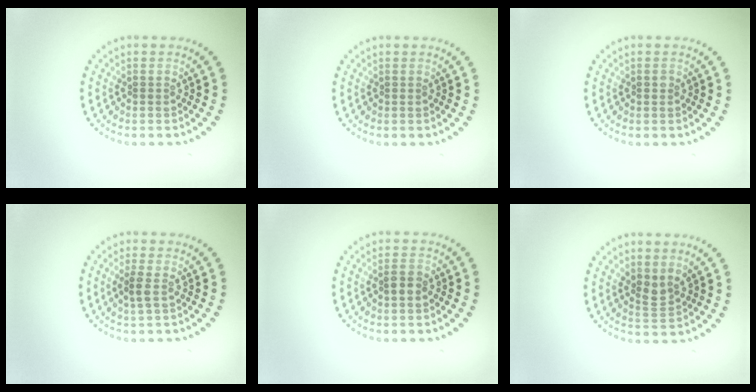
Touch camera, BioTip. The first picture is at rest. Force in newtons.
{"total": 0.0}
{"total": 0.5, "press": 0.5, "slide": 0.1}
{"total": 1.2, "press": 0.9, "slide": 0.7}
{"total": 1.2, "press": 1.2, "slide": 0.3}
{"total": 1.9, "press": 1.4, "slide": 1.2}